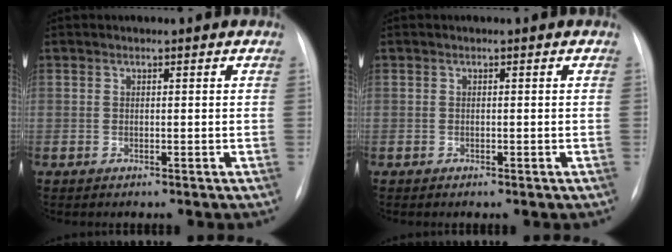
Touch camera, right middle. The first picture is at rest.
{"total": 0.7, "force": [-0.4, 0.4, 0.5], "torque": [-0.007, -0.001, -0.003]}